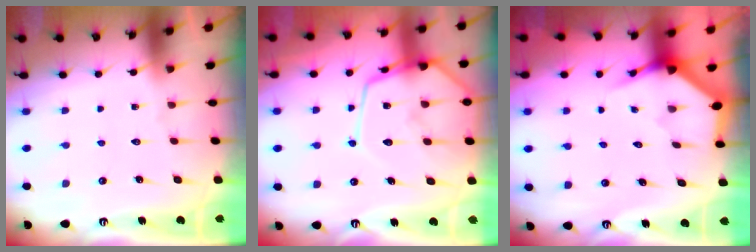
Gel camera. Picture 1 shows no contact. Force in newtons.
{"total": 15.3, "press": 15.2, "slide": 1.5}
{"total": 3.6, "press": 3.6, "slide": 0.1}